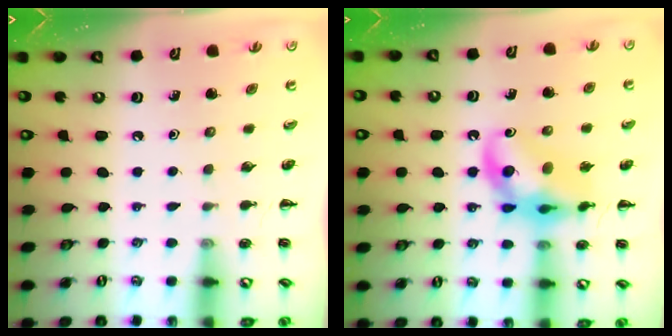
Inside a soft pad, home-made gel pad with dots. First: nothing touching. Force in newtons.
{"total": 13.3, "press": 13.0, "slide": 2.6}